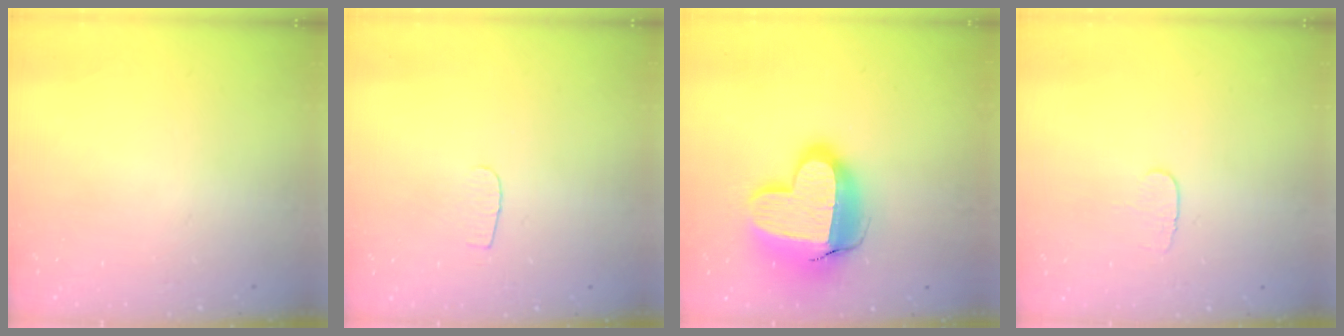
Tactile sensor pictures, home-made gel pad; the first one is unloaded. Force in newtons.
{"total": 3.5, "press": 3.5, "slide": 0.3}
{"total": 18.3, "press": 18.3, "slide": 1.4}
{"total": 3.7, "press": 3.7, "slide": 0.4}